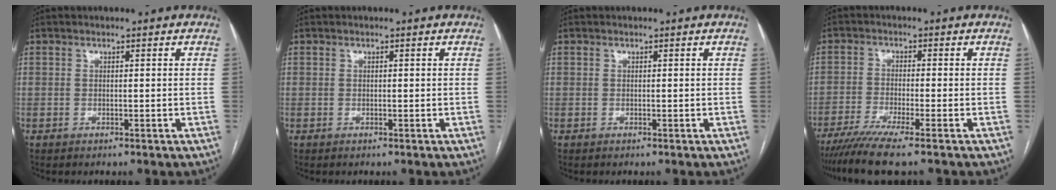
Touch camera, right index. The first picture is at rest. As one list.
[{"total": 0.0}, {"total": 0.0}, {"total": 7.9, "force": [-6.1, -0.8, 4.9], "torque": [-0.075, -0.019, -0.102]}]